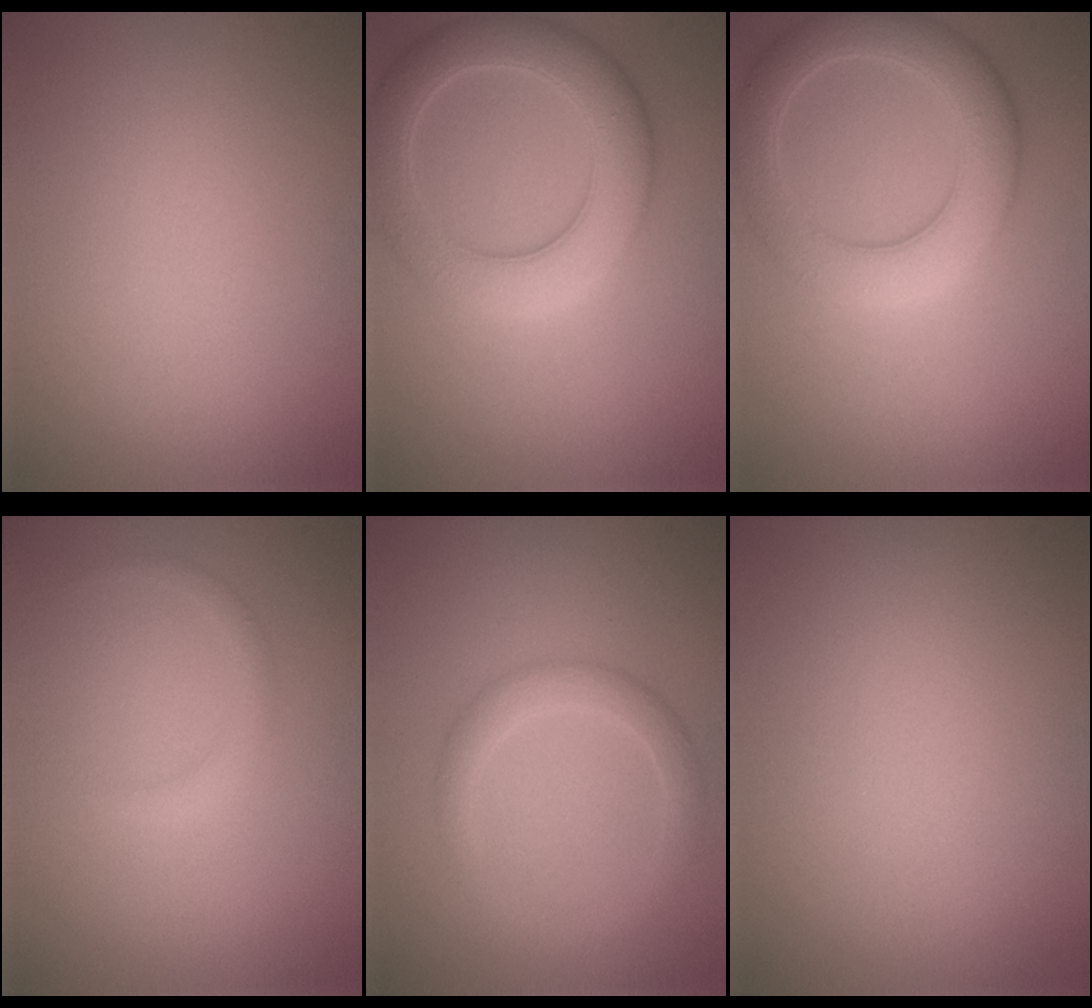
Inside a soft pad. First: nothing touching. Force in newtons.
{"total": 6.1, "press": 6.1, "slide": 0.4}
{"total": 5.6, "press": 5.6, "slide": 0.7}
{"total": 1.0, "press": 1.0, "slide": 0.0}
{"total": 2.4, "press": 2.4, "slide": 0.1}
{"total": 0.0}